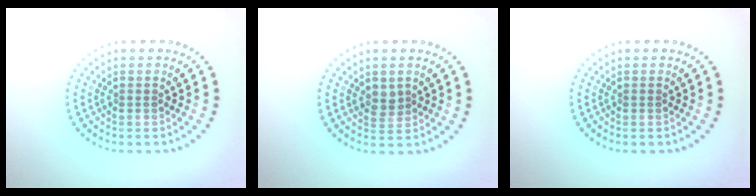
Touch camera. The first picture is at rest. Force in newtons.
{"total": 1.6, "press": 1.6, "slide": 0.5}
{"total": 0.0}